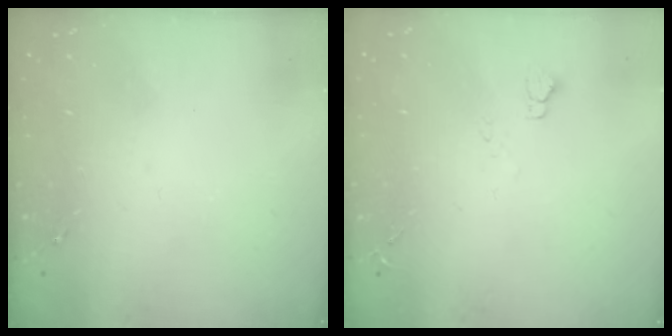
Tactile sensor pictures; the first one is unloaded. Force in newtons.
{"total": 5.0, "press": 5.0, "slide": 0.6}